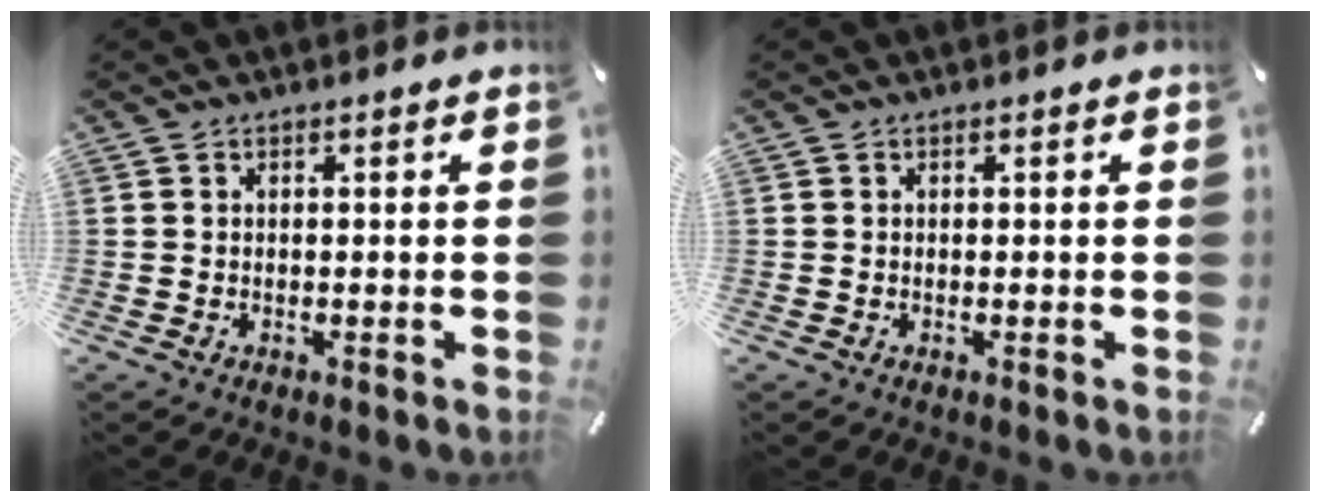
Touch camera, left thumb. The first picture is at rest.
{"total": 0.0}